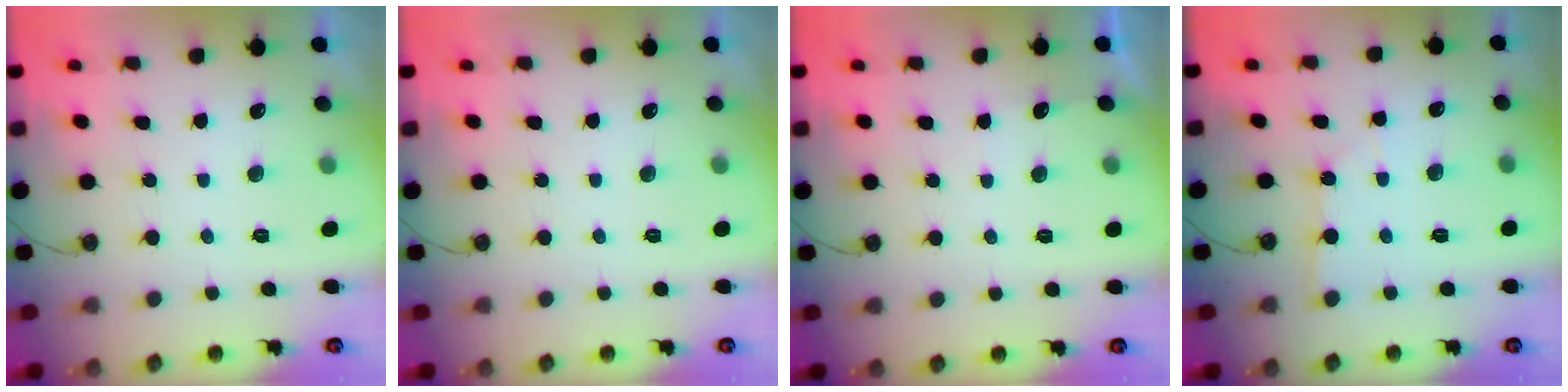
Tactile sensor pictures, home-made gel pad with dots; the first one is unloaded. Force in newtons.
{"total": 0.0}
{"total": 2.5, "press": 2.5, "slide": 0.3}
{"total": 2.6, "press": 2.6, "slide": 0.4}